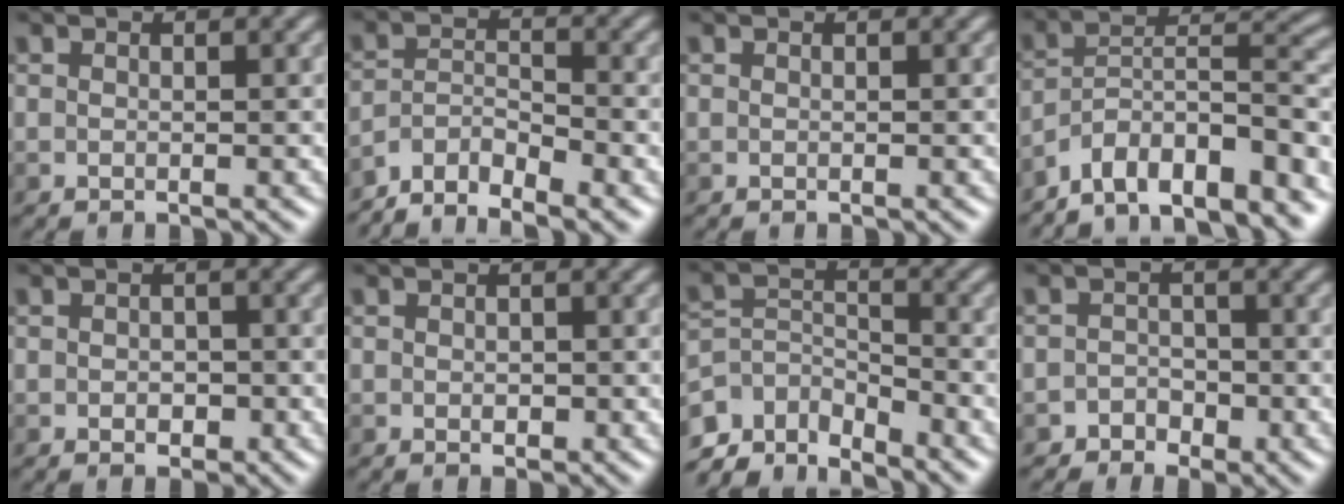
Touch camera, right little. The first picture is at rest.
{"total": 5.1, "force": [-4.1, 1.6, 2.4], "torque": [-0.036, -0.002, -0.082]}
{"total": 0.0}
{"total": 12.1, "force": [-9.2, 3.9, 6.8], "torque": [-0.108, 0.015, -0.148]}
{"total": 1.5, "force": [-0.3, 1.0, 1.0], "torque": [-0.013, -0.004, -0.006]}
{"total": 0.9, "force": [-0.1, 0.6, 0.6], "torque": [-0.007, -0.003, -0.001]}
{"total": 5.3, "force": [-4.4, 2.0, 2.1], "torque": [-0.036, -0.005, -0.085]}
{"total": 1.8, "force": [-1.1, 1.4, 0.2], "torque": [0.009, 0.004, -0.022]}